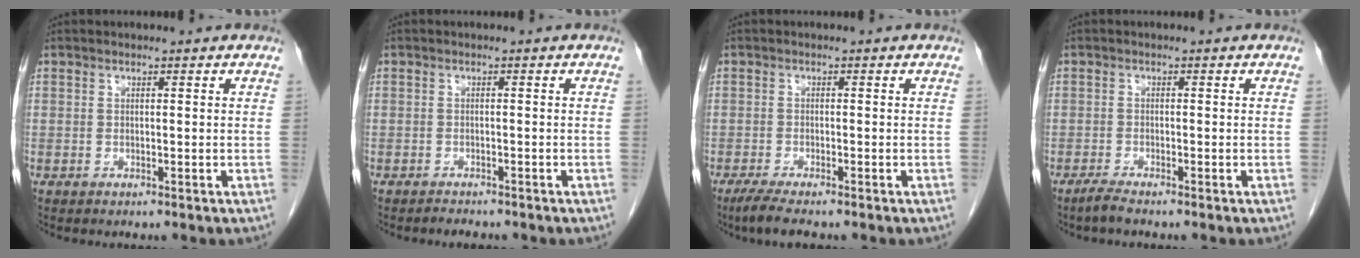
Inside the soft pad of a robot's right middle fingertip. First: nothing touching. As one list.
[{"total": 1.6, "force": [-1.5, 0.4, 0.3], "torque": [-0.008, -0.004, -0.019]}, {"total": 4.1, "force": [-3.2, 0.4, 2.6], "torque": [-0.050, -0.011, -0.054]}, {"total": 1.8, "force": [-1.6, -0.1, 0.9], "torque": [-0.028, -0.006, -0.033]}]